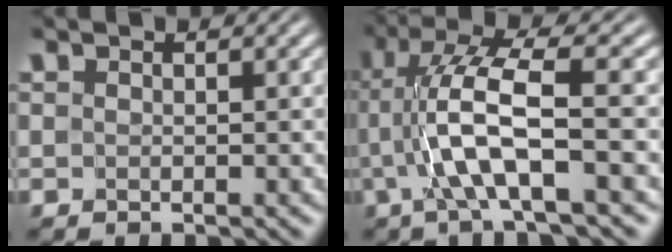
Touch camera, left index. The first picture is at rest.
{"total": 6.7, "force": [-0.9, 1.0, 6.6], "torque": [-0.130, 0.016, -0.020]}